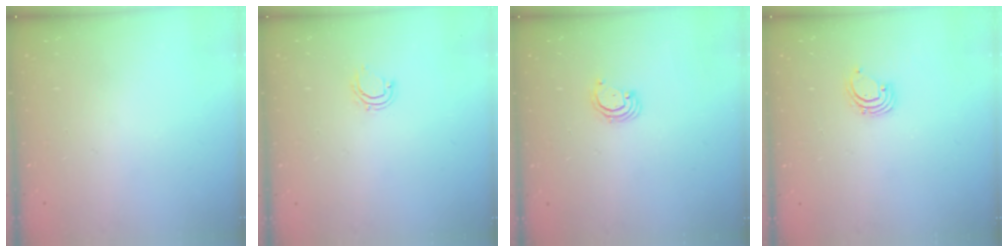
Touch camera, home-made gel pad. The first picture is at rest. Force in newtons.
{"total": 4.8, "press": 4.7, "slide": 0.7}
{"total": 2.5, "press": 2.5, "slide": 0.2}
{"total": 1.6, "press": 1.6, "slide": 0.1}